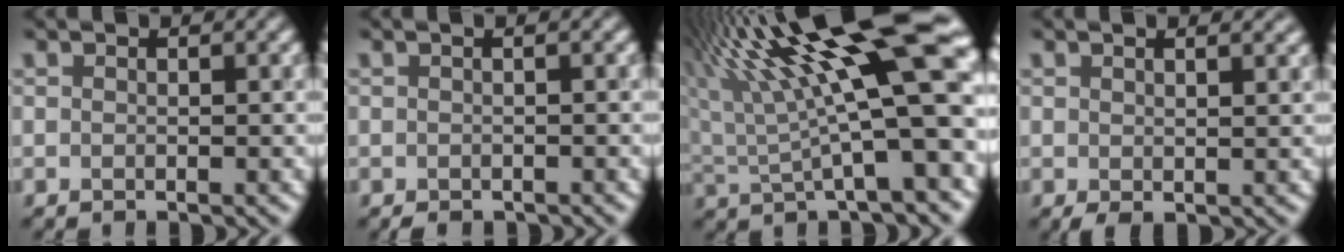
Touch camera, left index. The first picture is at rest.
{"total": 1.0, "force": [-0.8, 0.3, 0.6], "torque": [-0.013, -0.007, -0.012]}
{"total": 16.9, "force": [5.5, 4.1, 15.5], "torque": [-0.254, 0.017, 0.092]}
{"total": 2.1, "force": [0.9, 0.7, 1.7], "torque": [-0.026, 0.001, 0.016]}